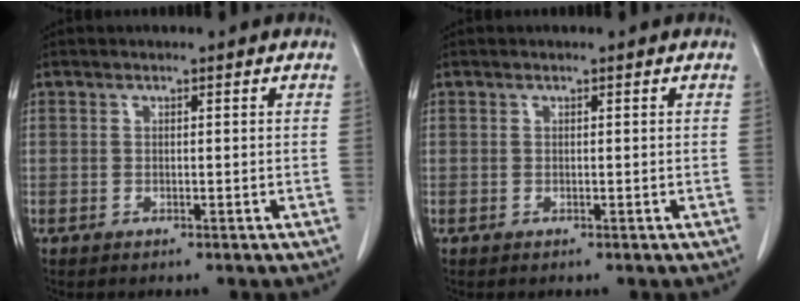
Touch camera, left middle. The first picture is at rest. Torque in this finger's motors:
{"motor_torque": [0.33, -0.25, -0.04, 0.00]}